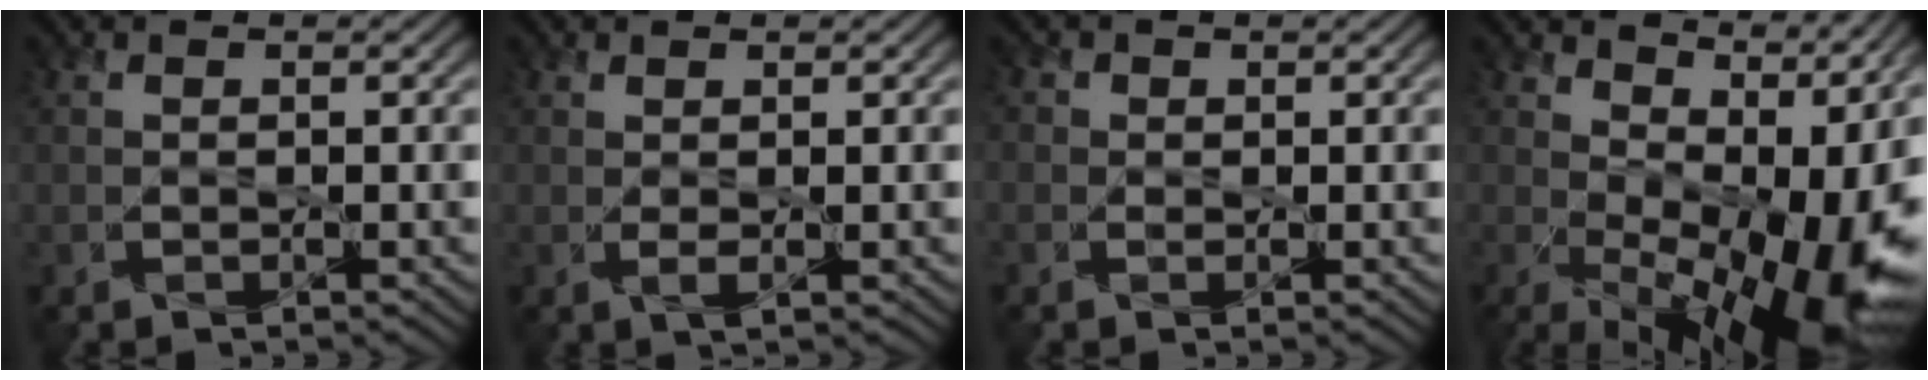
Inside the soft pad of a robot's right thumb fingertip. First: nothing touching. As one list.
[{"total": 1.0, "force": [0.4, 0.2, 0.9], "torque": [-0.018, 0.000, 0.009]}, {"total": 1.3, "force": [0.1, 1.2, 0.4], "torque": [-0.004, 0.003, -0.004]}, {"total": 13.8, "force": [2.5, 7.4, 11.3], "torque": [-0.149, -0.004, 0.064]}]